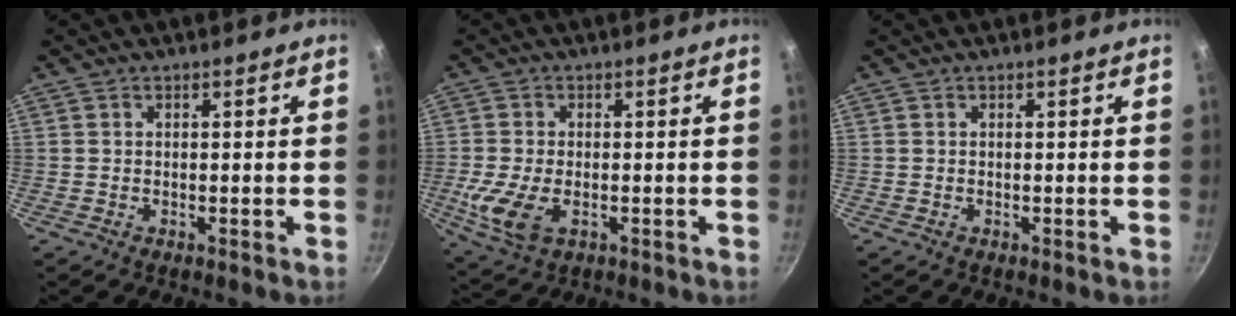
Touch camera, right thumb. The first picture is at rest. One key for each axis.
{"total": 8.2, "fx": -1.9, "fy": 4.8, "fz": 6.4, "tx": -0.139, "ty": -0.014, "tz": -0.032}
{"total": 0.0}